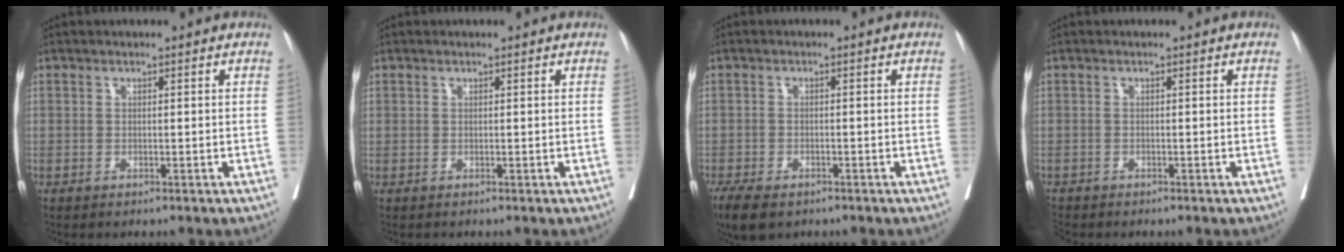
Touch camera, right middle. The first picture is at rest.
{"total": 0.0}
{"total": 6.0, "force": [-4.3, 2.4, 3.3], "torque": [-0.058, -0.014, -0.067]}
{"total": 2.5, "force": [-2.3, 0.4, 0.6], "torque": [-0.015, -0.007, -0.040]}